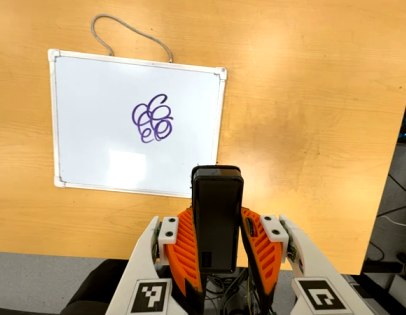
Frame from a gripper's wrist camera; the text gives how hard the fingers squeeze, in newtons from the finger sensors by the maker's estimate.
{"total": 4.2, "left": 2.8, "right": 5.6}